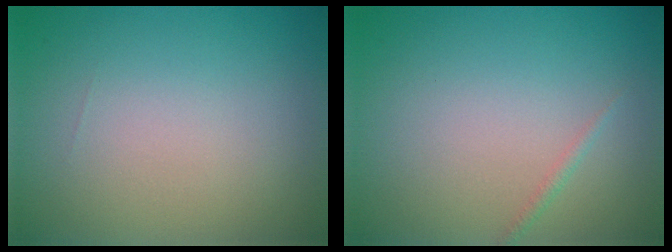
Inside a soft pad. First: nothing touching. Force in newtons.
{"total": 0.6, "press": 0.6, "slide": 0.0}